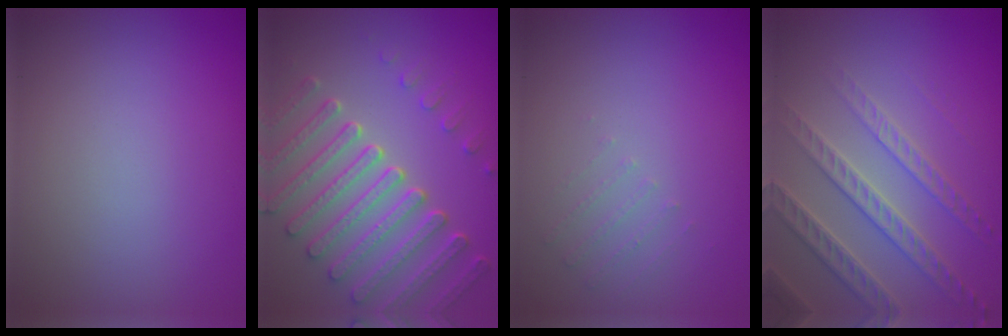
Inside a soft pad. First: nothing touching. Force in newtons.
{"total": 7.2, "press": 5.3, "slide": 4.9}
{"total": 0.6, "press": 0.5, "slide": 0.4}
{"total": 4.1, "press": 3.9, "slide": 1.3}